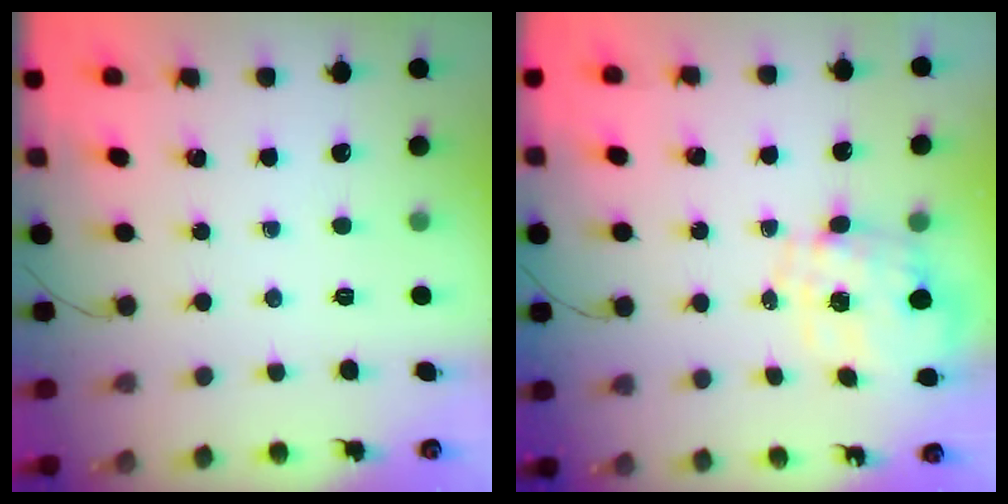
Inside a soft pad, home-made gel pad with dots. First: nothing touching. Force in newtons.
{"total": 2.1, "press": 1.8, "slide": 1.1}